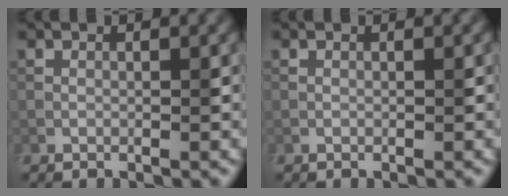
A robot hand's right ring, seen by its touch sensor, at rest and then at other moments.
{"total": 0.0}